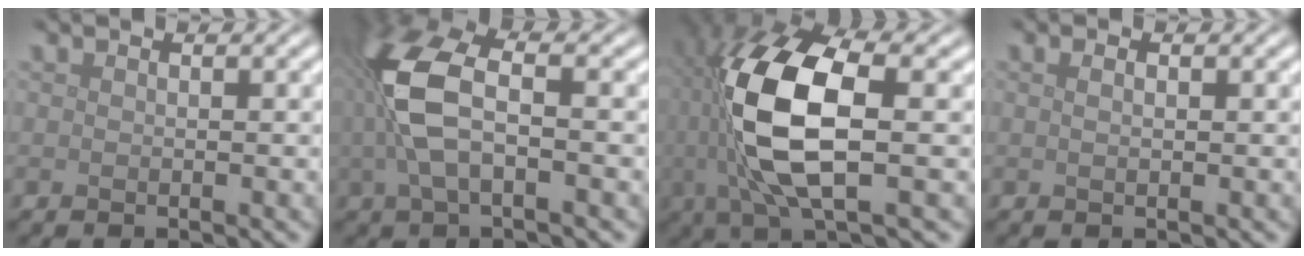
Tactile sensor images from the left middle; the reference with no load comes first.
{"total": 7.9, "force": [0.0, 3.8, 6.9], "torque": [-0.168, 0.013, -0.004]}
{"total": 11.1, "force": [0.3, 4.3, 10.2], "torque": [-0.216, 0.006, 0.007]}
{"total": 0.8, "force": [0.3, 0.3, 0.7], "torque": [-0.012, -0.001, 0.006]}